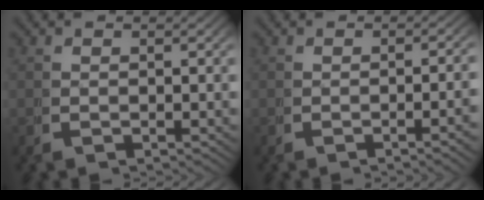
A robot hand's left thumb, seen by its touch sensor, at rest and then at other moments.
{"total": 2.4, "force": [-0.9, 0.2, 2.2], "torque": [-0.030, 0.008, -0.016]}